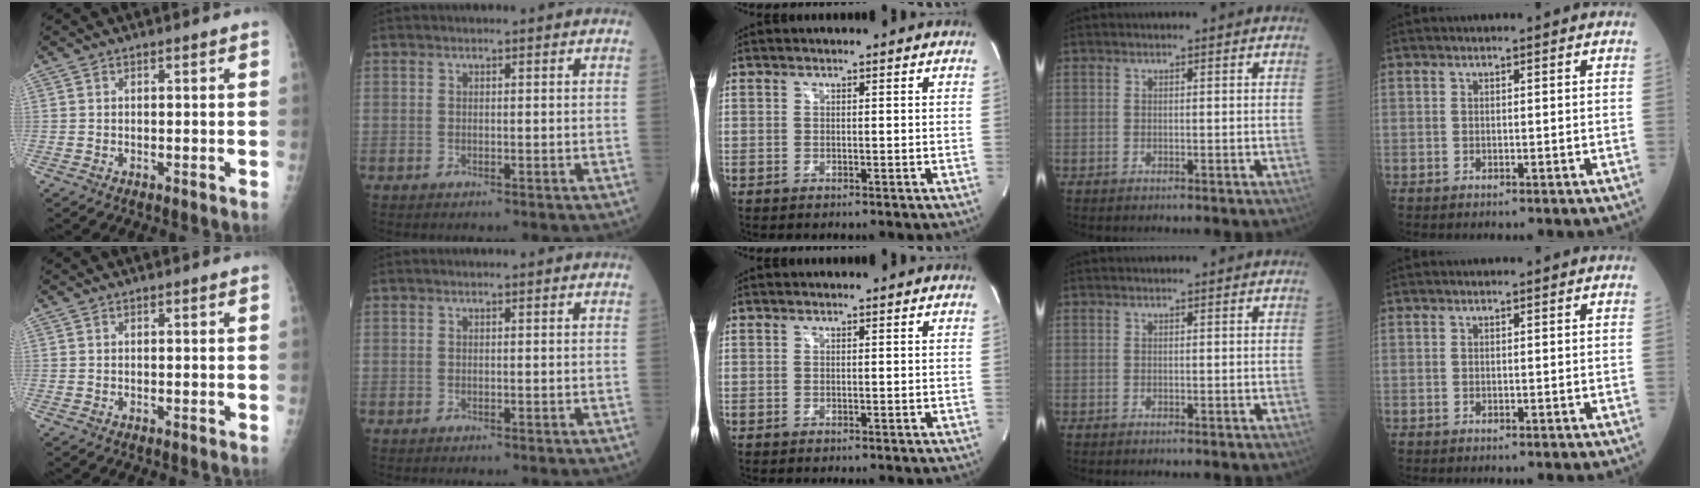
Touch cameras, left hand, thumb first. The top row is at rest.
{}